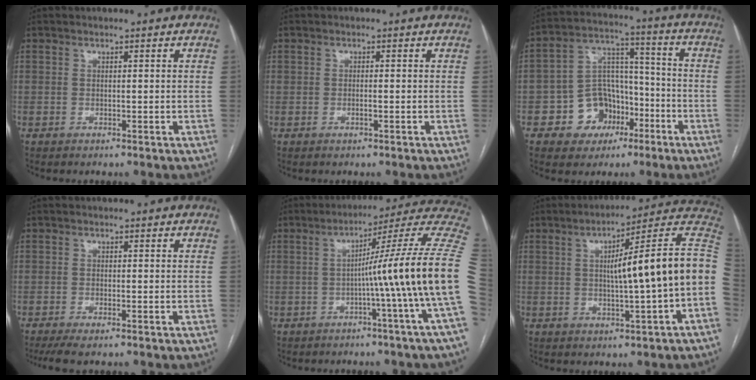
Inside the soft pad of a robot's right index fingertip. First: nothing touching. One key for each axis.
{"total": 0.8, "fx": -0.2, "fy": 0.1, "fz": 0.7, "tx": -0.014, "ty": 0.000, "tz": -0.002}
{"total": 10.7, "fx": -4.7, "fy": 8.8, "fz": 3.9, "tx": -0.062, "ty": 0.034, "tz": -0.069}
{"total": 4.4, "fx": -3.3, "fy": 1.0, "fz": 2.8, "tx": -0.045, "ty": -0.009, "tz": -0.049}
{"total": 18.0, "fx": -2.5, "fy": -3.0, "fz": 17.6, "tx": -0.190, "ty": 0.024, "tz": -0.051}
{"total": 16.4, "fx": -0.1, "fy": -0.1, "fz": 16.4, "tx": -0.213, "ty": 0.035, "tz": -0.004}